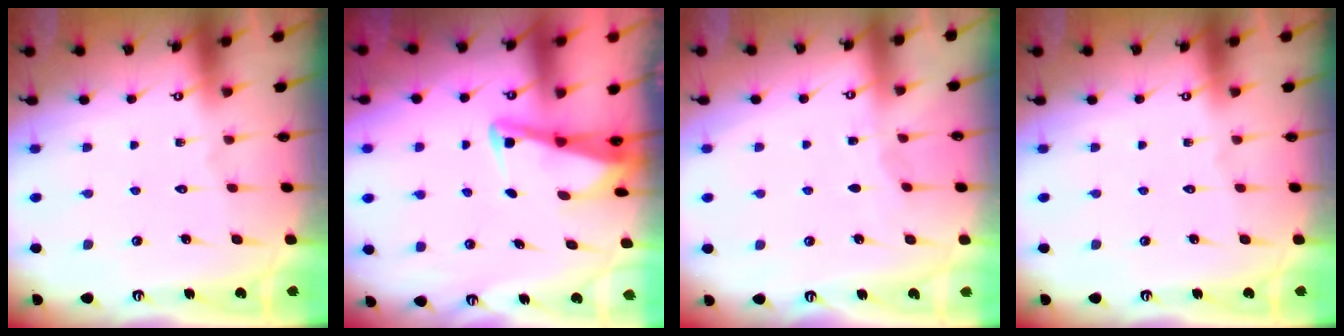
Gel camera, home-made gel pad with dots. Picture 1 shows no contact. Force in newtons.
{"total": 2.9, "press": 2.9, "slide": 0.3}
{"total": 3.1, "press": 3.1, "slide": 0.4}
{"total": 0.0}